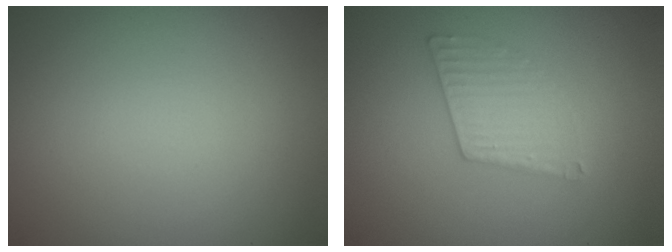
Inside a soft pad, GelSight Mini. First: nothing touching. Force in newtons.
{"total": 2.8, "press": 2.8, "slide": 0.3}